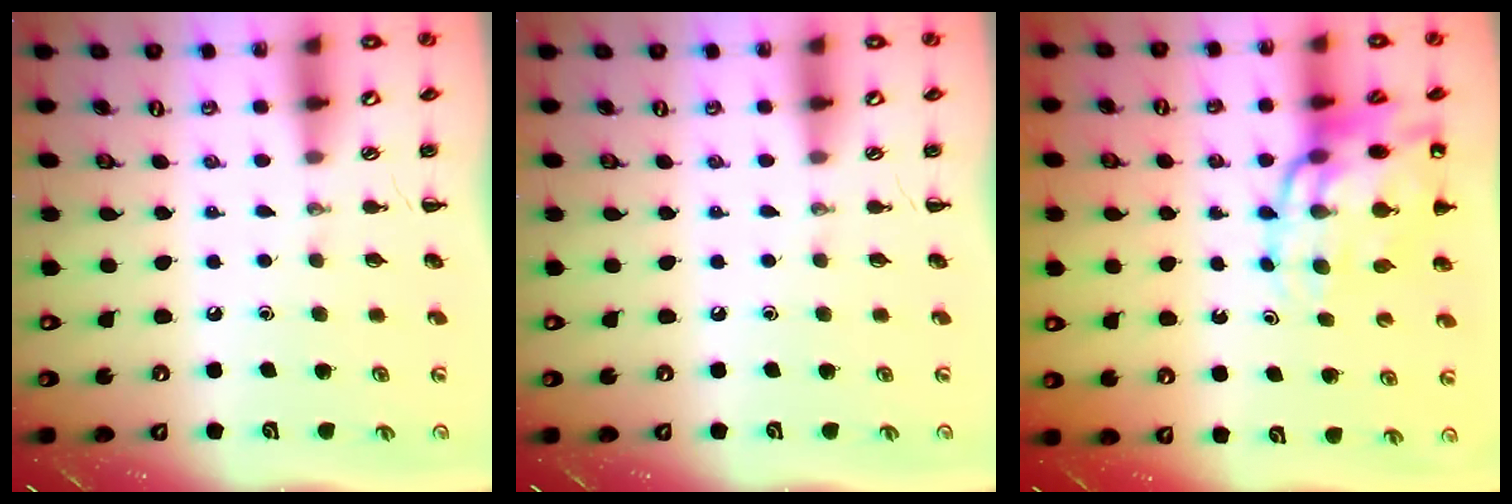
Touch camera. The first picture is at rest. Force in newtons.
{"total": 0.0}
{"total": 16.5, "press": 15.9, "slide": 4.1}